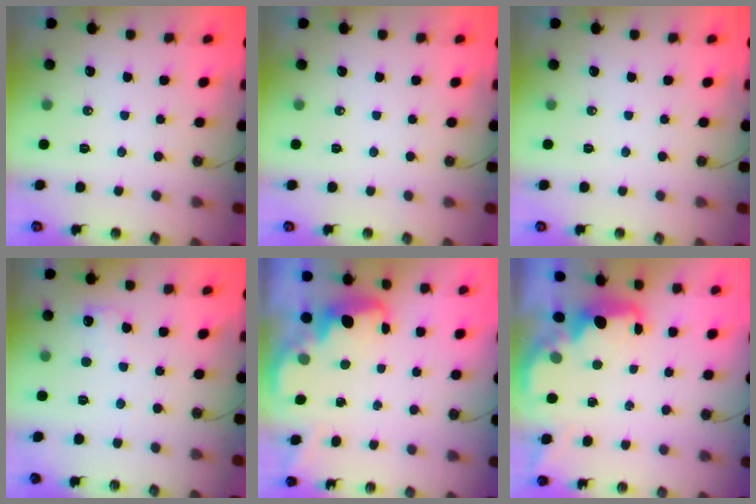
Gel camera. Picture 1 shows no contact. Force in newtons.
{"total": 0.0}
{"total": 0.0}
{"total": 6.1, "press": 6.1, "slide": 0.3}
{"total": 2.7, "press": 2.6, "slide": 0.8}
{"total": 2.1, "press": 2.0, "slide": 0.7}